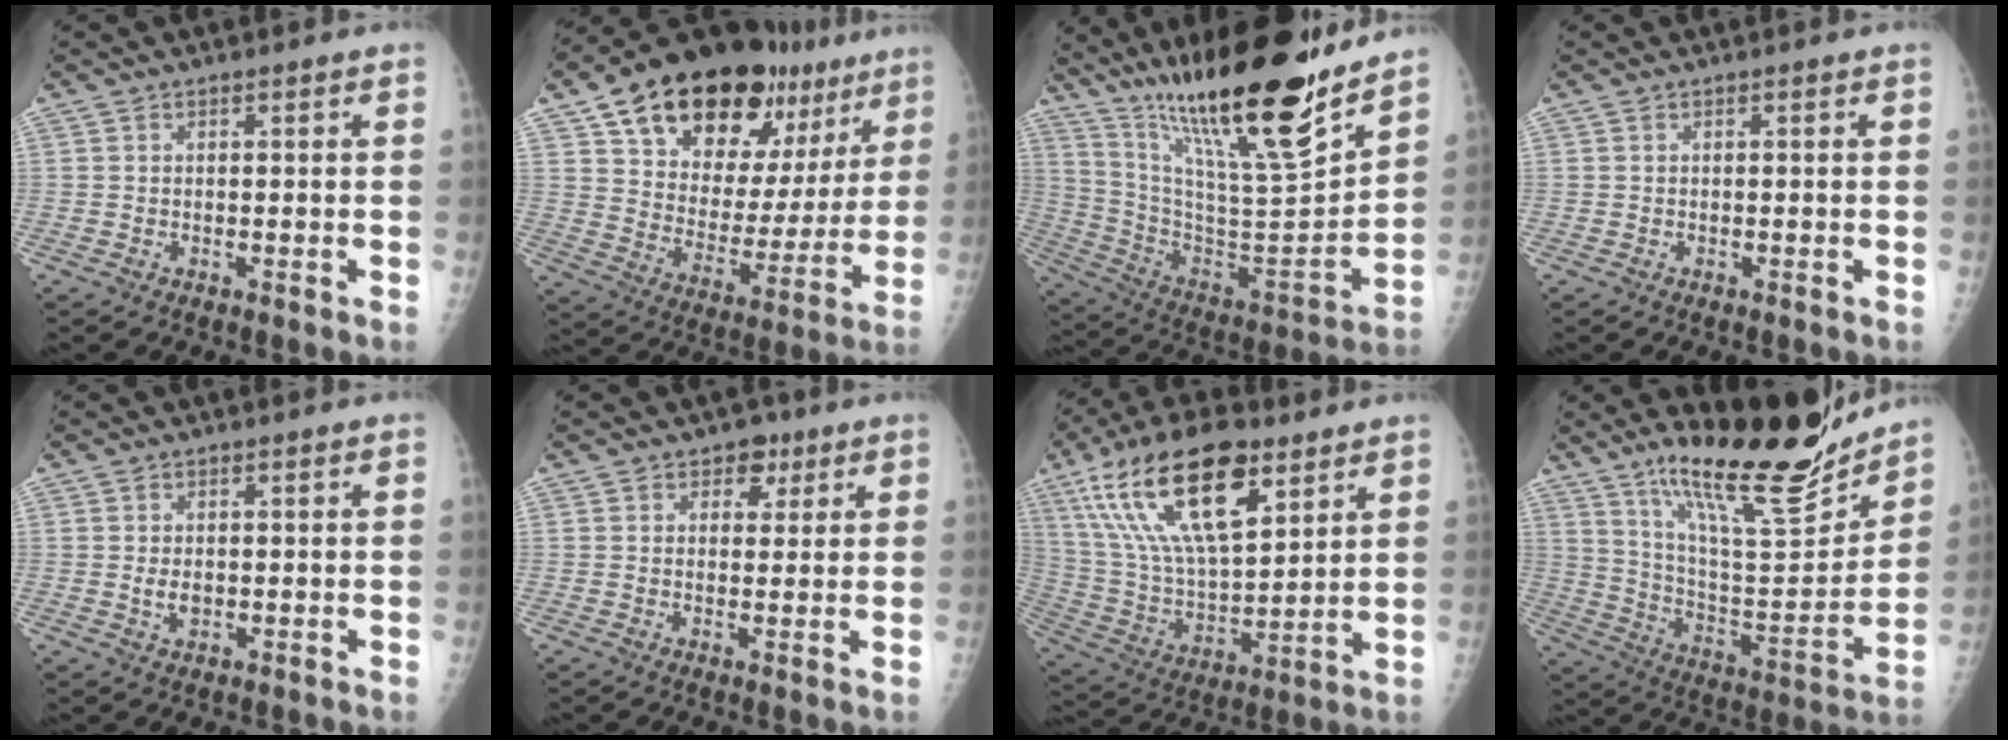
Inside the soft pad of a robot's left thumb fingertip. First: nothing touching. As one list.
[{"total": 27.5, "force": [17.5, 14.8, 15.3], "torque": [-0.191, -0.050, 0.271]}, {"total": 28.7, "force": [20.7, 5.1, 19.2], "torque": [-0.299, -0.085, 0.355]}, {"total": 0.0}, {"total": 2.4, "force": [0.0, 1.7, 1.8], "torque": [-0.025, -0.003, 0.005]}, {"total": 4.2, "force": [2.2, 3.1, 1.8], "torque": [0.005, -0.007, 0.028]}, {"total": 23.8, "force": [12.3, 10.0, 17.8], "torque": [-0.315, -0.031, 0.231]}, {"total": 23.1, "force": [17.9, 5.1, 13.6], "torque": [-0.178, -0.111, 0.300]}]